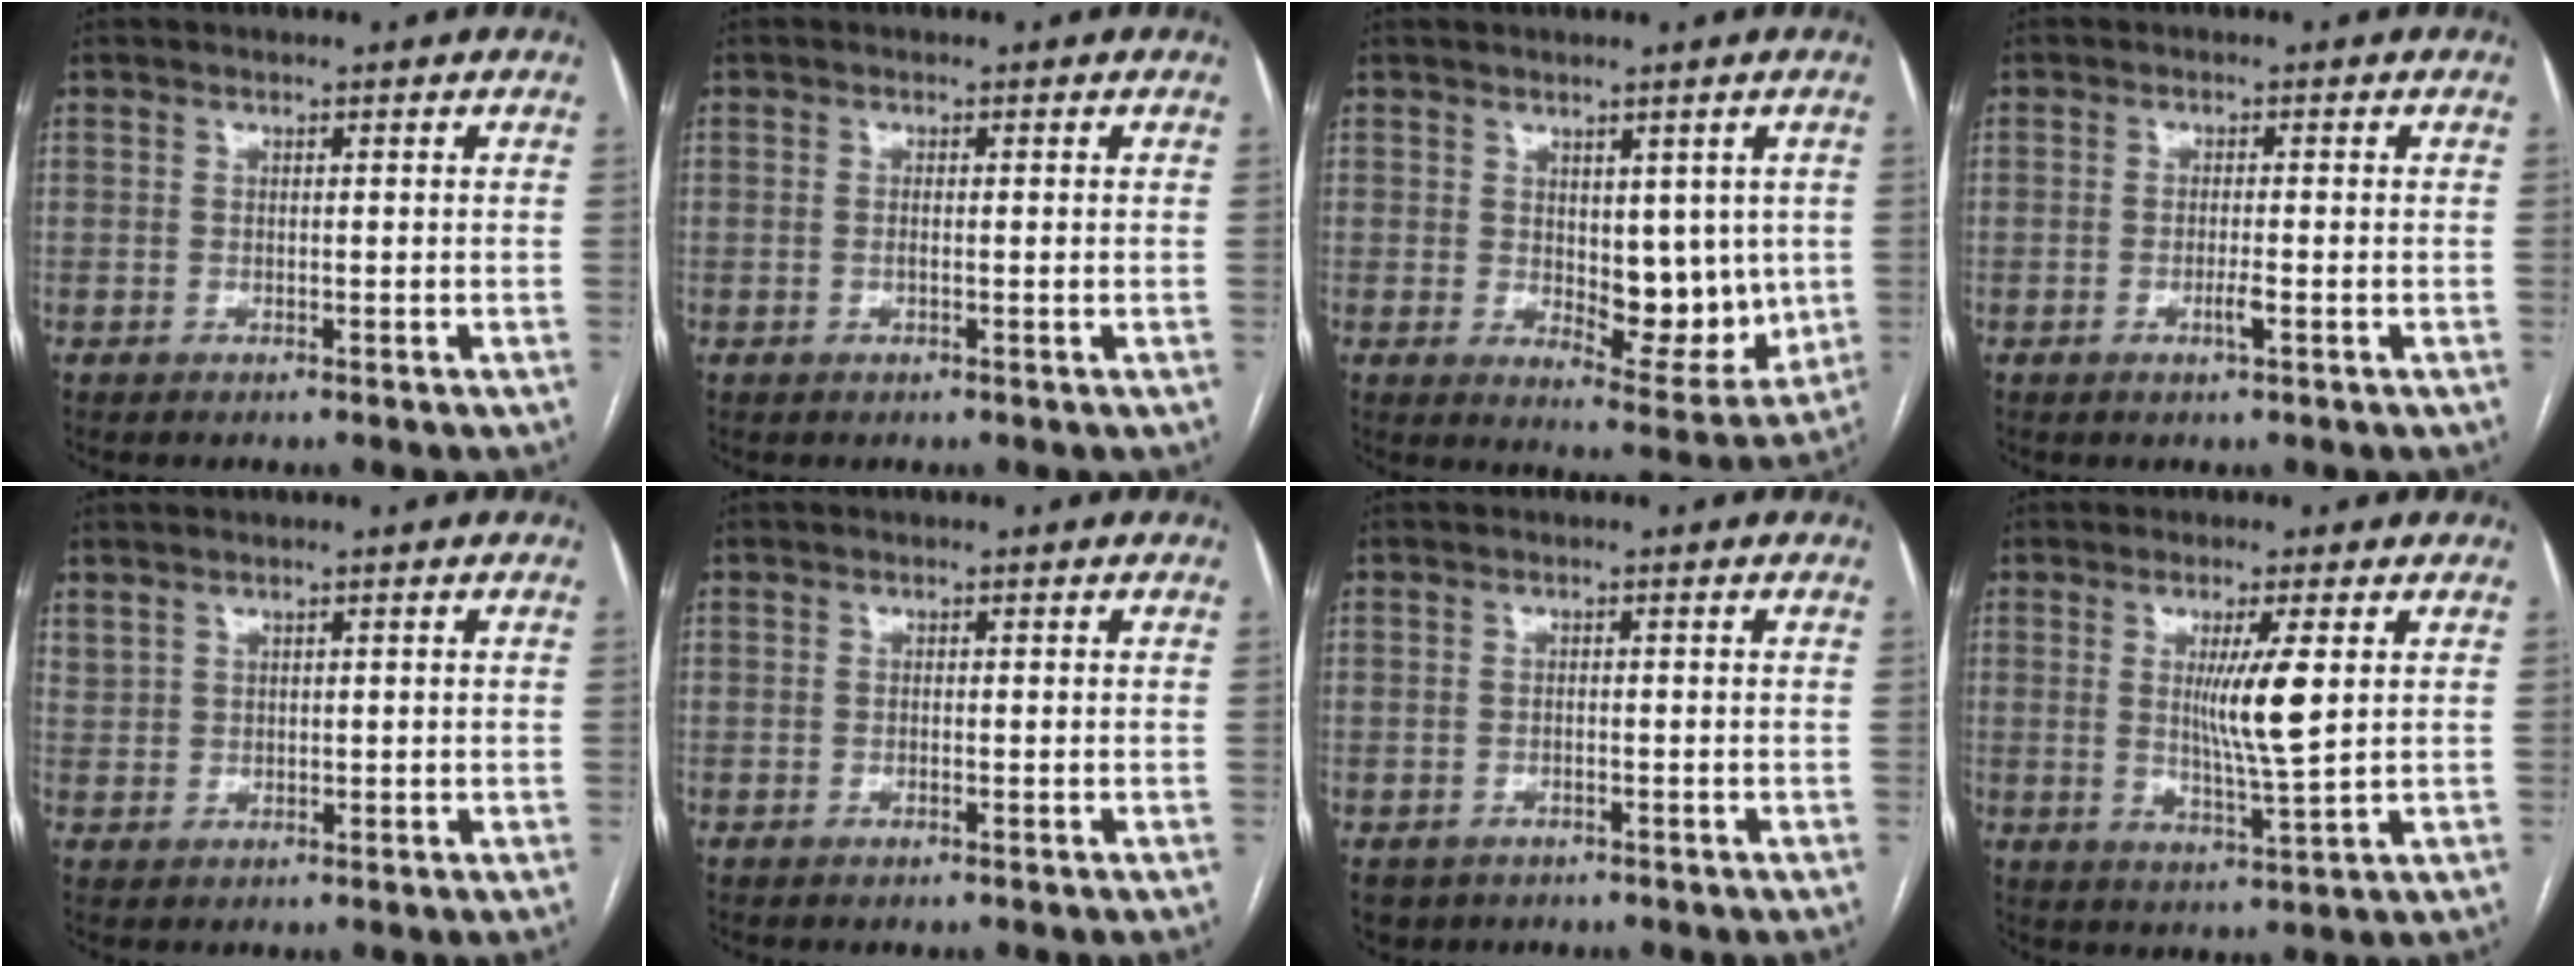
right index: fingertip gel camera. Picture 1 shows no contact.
{"total": 1.0, "force": [-0.1, 0.1, 1.0], "torque": [-0.020, -0.001, -0.002]}
{"total": 9.1, "force": [0.6, 4.6, 7.9], "torque": [-0.090, -0.013, 0.026]}
{"total": 1.9, "force": [-0.8, 0.1, 1.7], "torque": [-0.034, -0.003, -0.014]}
{"total": 1.9, "force": [1.6, 1.0, 0.4], "torque": [-0.009, 0.009, 0.039]}
{"total": 0.0}
{"total": 3.0, "force": [-1.9, 2.3, 0.5], "torque": [-0.006, 0.001, -0.027]}
{"total": 7.1, "force": [1.5, -0.4, 6.9], "torque": [-0.122, -0.018, 0.028]}